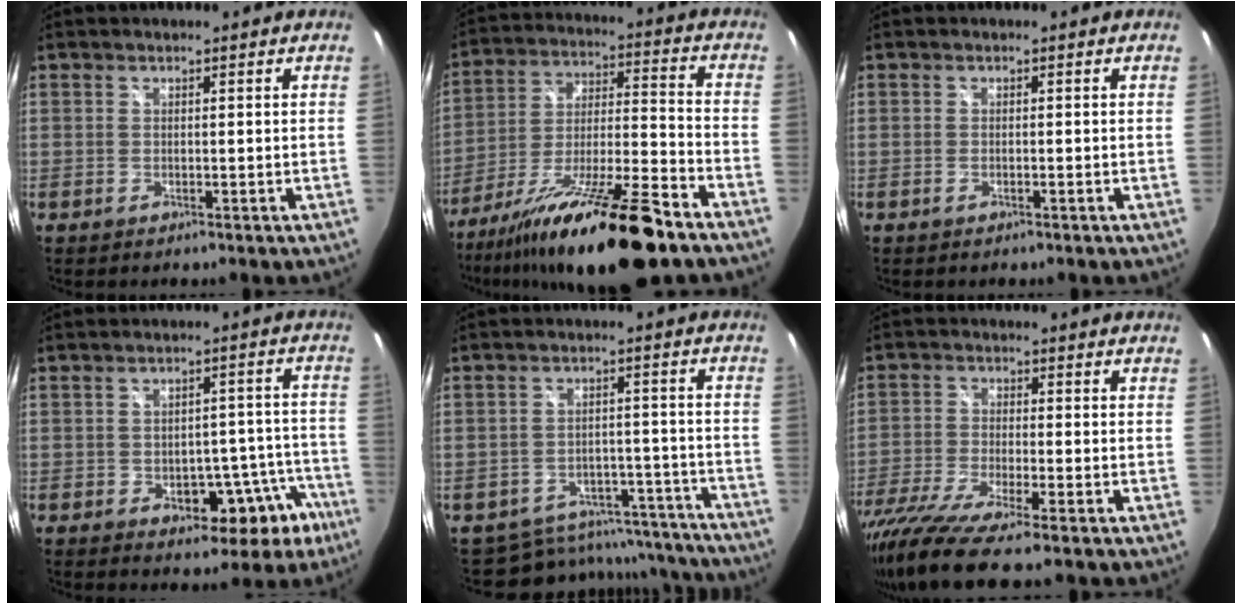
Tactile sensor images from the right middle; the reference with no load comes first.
{"total": 22.3, "force": [-16.1, 2.3, 15.3], "torque": [-0.274, -0.033, -0.271]}
{"total": 0.6, "force": [-0.4, 0.1, 0.4], "torque": [-0.007, -0.001, -0.010]}
{"total": 10.4, "force": [-5.5, 6.3, 6.1], "torque": [-0.071, 0.028, -0.053]}
{"total": 17.6, "force": [-15.7, 7.3, 3.4], "torque": [-0.072, 0.042, -0.186]}
{"total": 12.6, "force": [-9.9, 0.6, 7.8], "torque": [-0.173, -0.050, -0.183]}